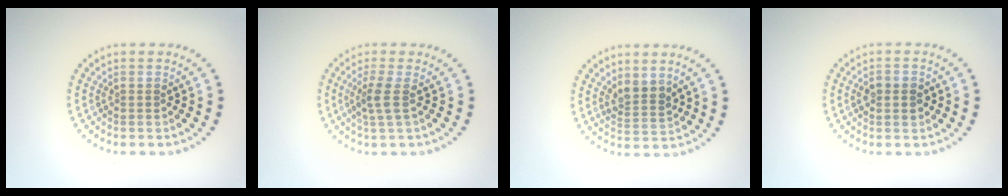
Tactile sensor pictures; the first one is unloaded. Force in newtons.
{"total": 2.0, "press": 1.6, "slide": 1.3}
{"total": 2.2, "press": 1.8, "slide": 1.2}
{"total": 2.5, "press": 2.5, "slide": 0.2}